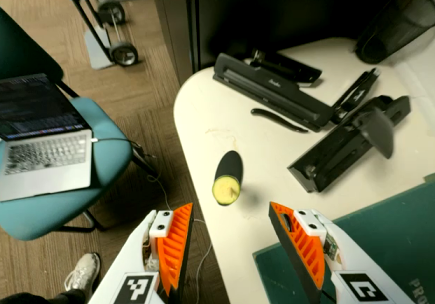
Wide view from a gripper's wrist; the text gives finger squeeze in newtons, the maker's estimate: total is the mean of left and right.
{"total": 0.0}